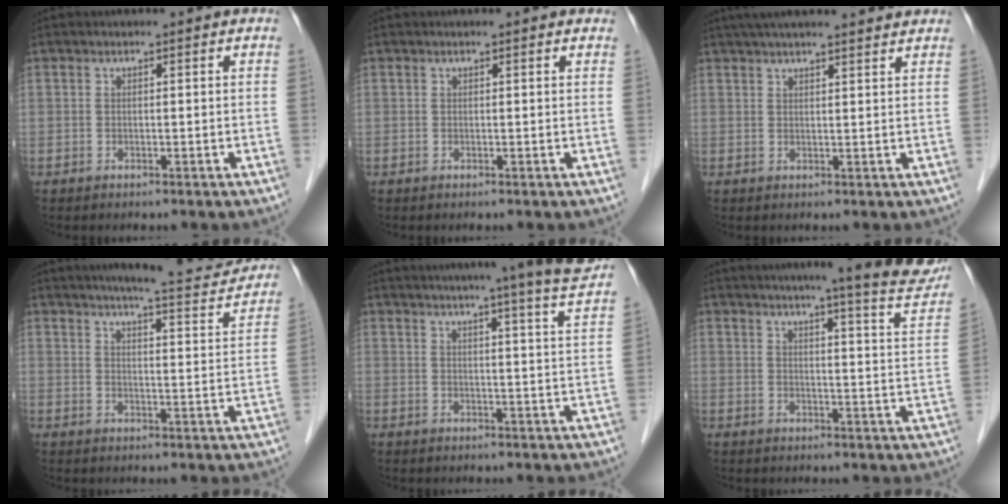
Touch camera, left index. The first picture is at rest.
{"total": 1.1, "force": [0.9, 0.3, 0.5], "torque": [-0.012, 0.007, 0.007]}
{"total": 14.2, "force": [12.5, 1.6, 6.5], "torque": [-0.101, 0.043, 0.168]}
{"total": 12.8, "force": [11.8, 0.9, 5.0], "torque": [-0.064, -0.012, 0.142]}
{"total": 15.5, "force": [13.7, -1.9, 7.2], "torque": [-0.110, -0.044, 0.153]}
{"total": 13.8, "force": [11.9, 0.1, 6.9], "torque": [-0.085, -0.035, 0.129]}